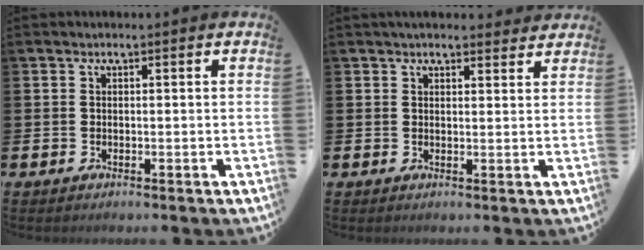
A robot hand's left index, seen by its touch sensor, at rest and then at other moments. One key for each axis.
{"total": 2.7, "fx": 2.6, "fy": 0.5, "fz": 0.2, "tx": 0.002, "ty": -0.013, "tz": 0.045}